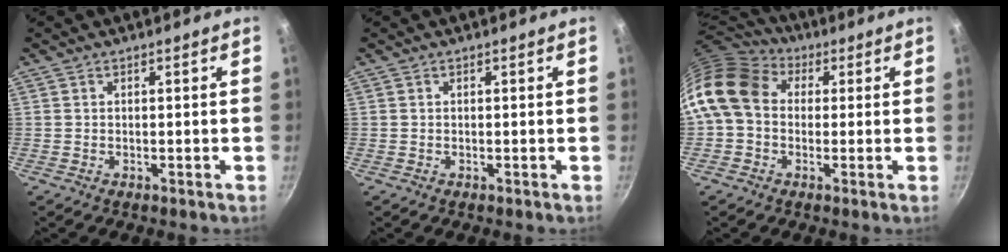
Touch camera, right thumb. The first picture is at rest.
{"total": 0.0}
{"total": 13.9, "force": [1.8, 11.0, 8.4], "torque": [-0.145, 0.027, 0.012]}